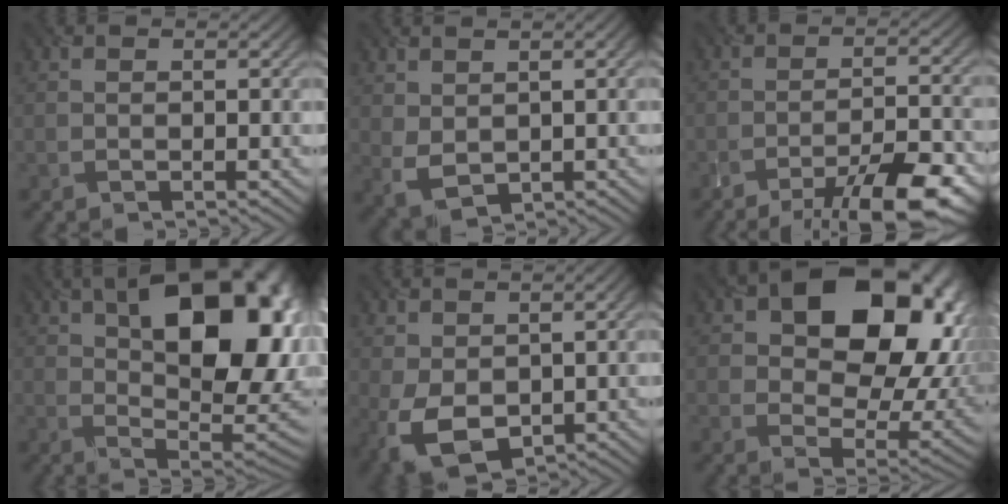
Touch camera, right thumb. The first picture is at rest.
{"total": 2.9, "force": [1.0, 1.9, 1.9], "torque": [-0.055, -0.003, 0.028]}
{"total": 10.7, "force": [-8.1, 2.4, 6.5], "torque": [-0.108, -0.004, -0.118]}
{"total": 19.5, "force": [6.1, 10.5, 15.2], "torque": [-0.182, 0.029, 0.080]}
{"total": 7.2, "force": [-1.1, 4.8, 5.2], "torque": [-0.140, -0.020, -0.014]}
{"total": 18.5, "force": [6.2, 12.4, 12.3], "torque": [-0.146, 0.023, 0.097]}